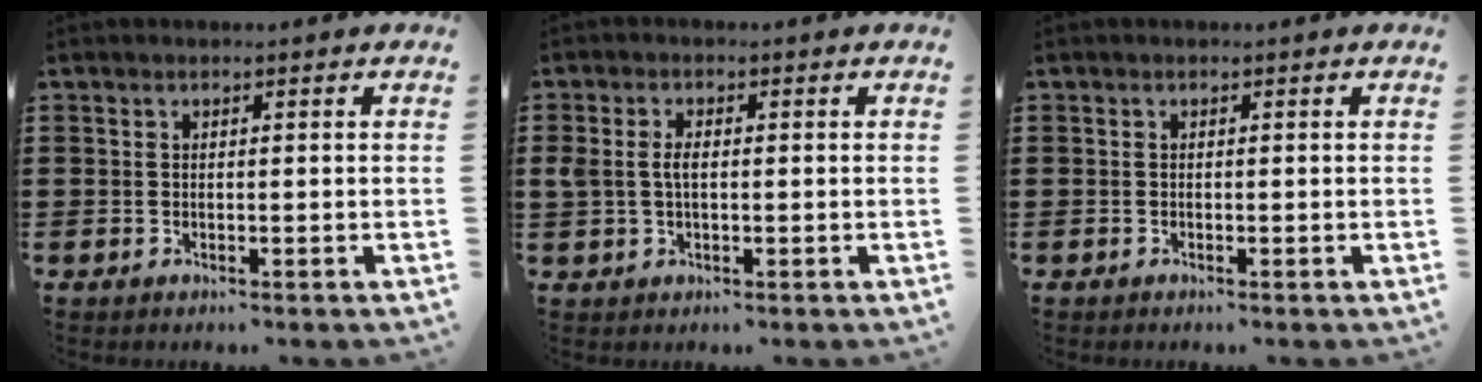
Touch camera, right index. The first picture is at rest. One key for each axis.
{"total": 3.0, "fx": 0.2, "fy": 1.7, "fz": 2.4, "tx": -0.064, "ty": 0.002, "tz": -0.003}
{"total": 0.0}